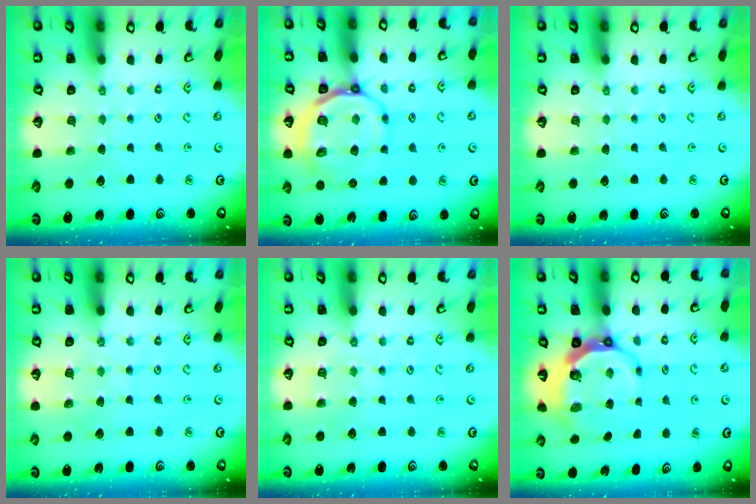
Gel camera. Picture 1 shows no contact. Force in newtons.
{"total": 13.5, "press": 13.3, "slide": 2.7}
{"total": 0.0}
{"total": 5.1, "press": 5.0, "slide": 0.8}
{"total": 5.2, "press": 5.2, "slide": 0.7}
{"total": 7.9, "press": 6.8, "slide": 4.0}